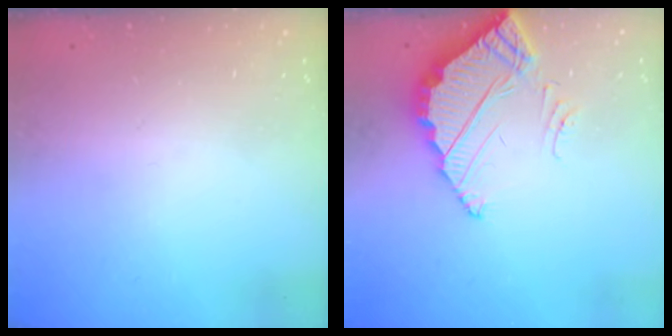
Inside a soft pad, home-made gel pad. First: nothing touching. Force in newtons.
{"total": 3.9, "press": 3.9, "slide": 0.1}